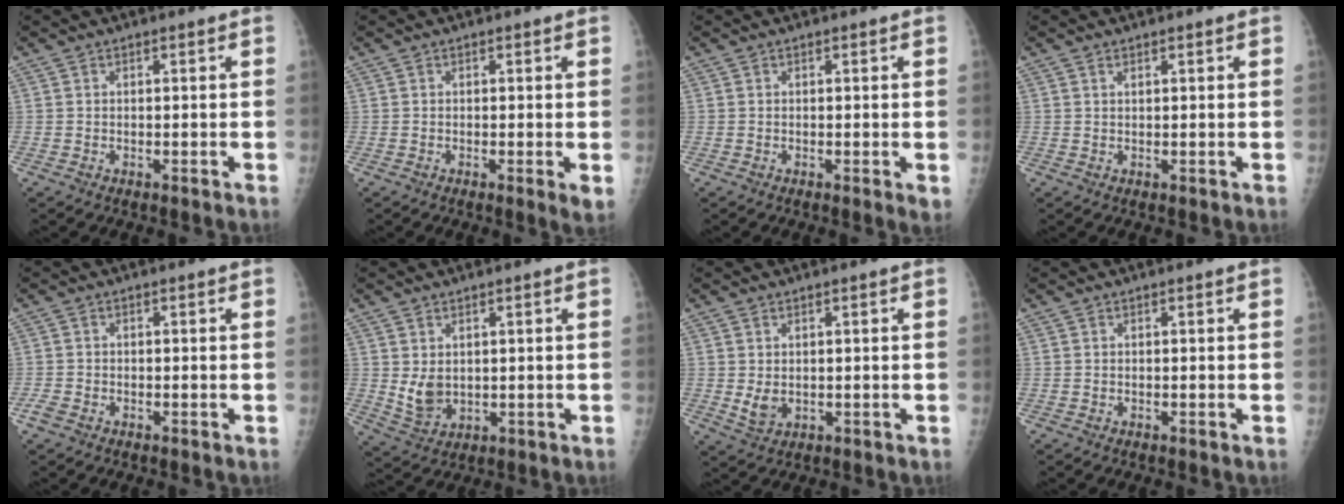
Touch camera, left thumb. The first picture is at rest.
{"total": 2.2, "force": [-0.2, 0.3, 2.2], "torque": [-0.037, -0.009, -0.006]}
{"total": 1.5, "force": [0.0, 0.4, 1.5], "torque": [-0.021, -0.006, 0.000]}
{"total": 0.5, "force": [0.4, 0.1, 0.3], "torque": [-0.006, -0.002, 0.009]}
{"total": 1.8, "force": [-1.1, 1.2, 0.9], "torque": [-0.023, 0.000, -0.022]}
{"total": 4.8, "force": [0.9, 3.4, 3.3], "torque": [-0.048, -0.015, 0.033]}
{"total": 3.0, "force": [0.2, 2.0, 2.2], "torque": [-0.033, -0.010, 0.012]}
{"total": 0.0}